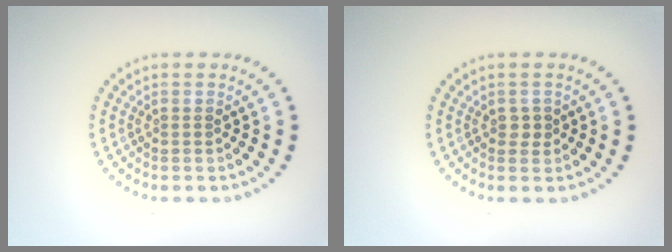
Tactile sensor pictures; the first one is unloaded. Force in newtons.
{"total": 0.9, "press": 0.9, "slide": 0.2}